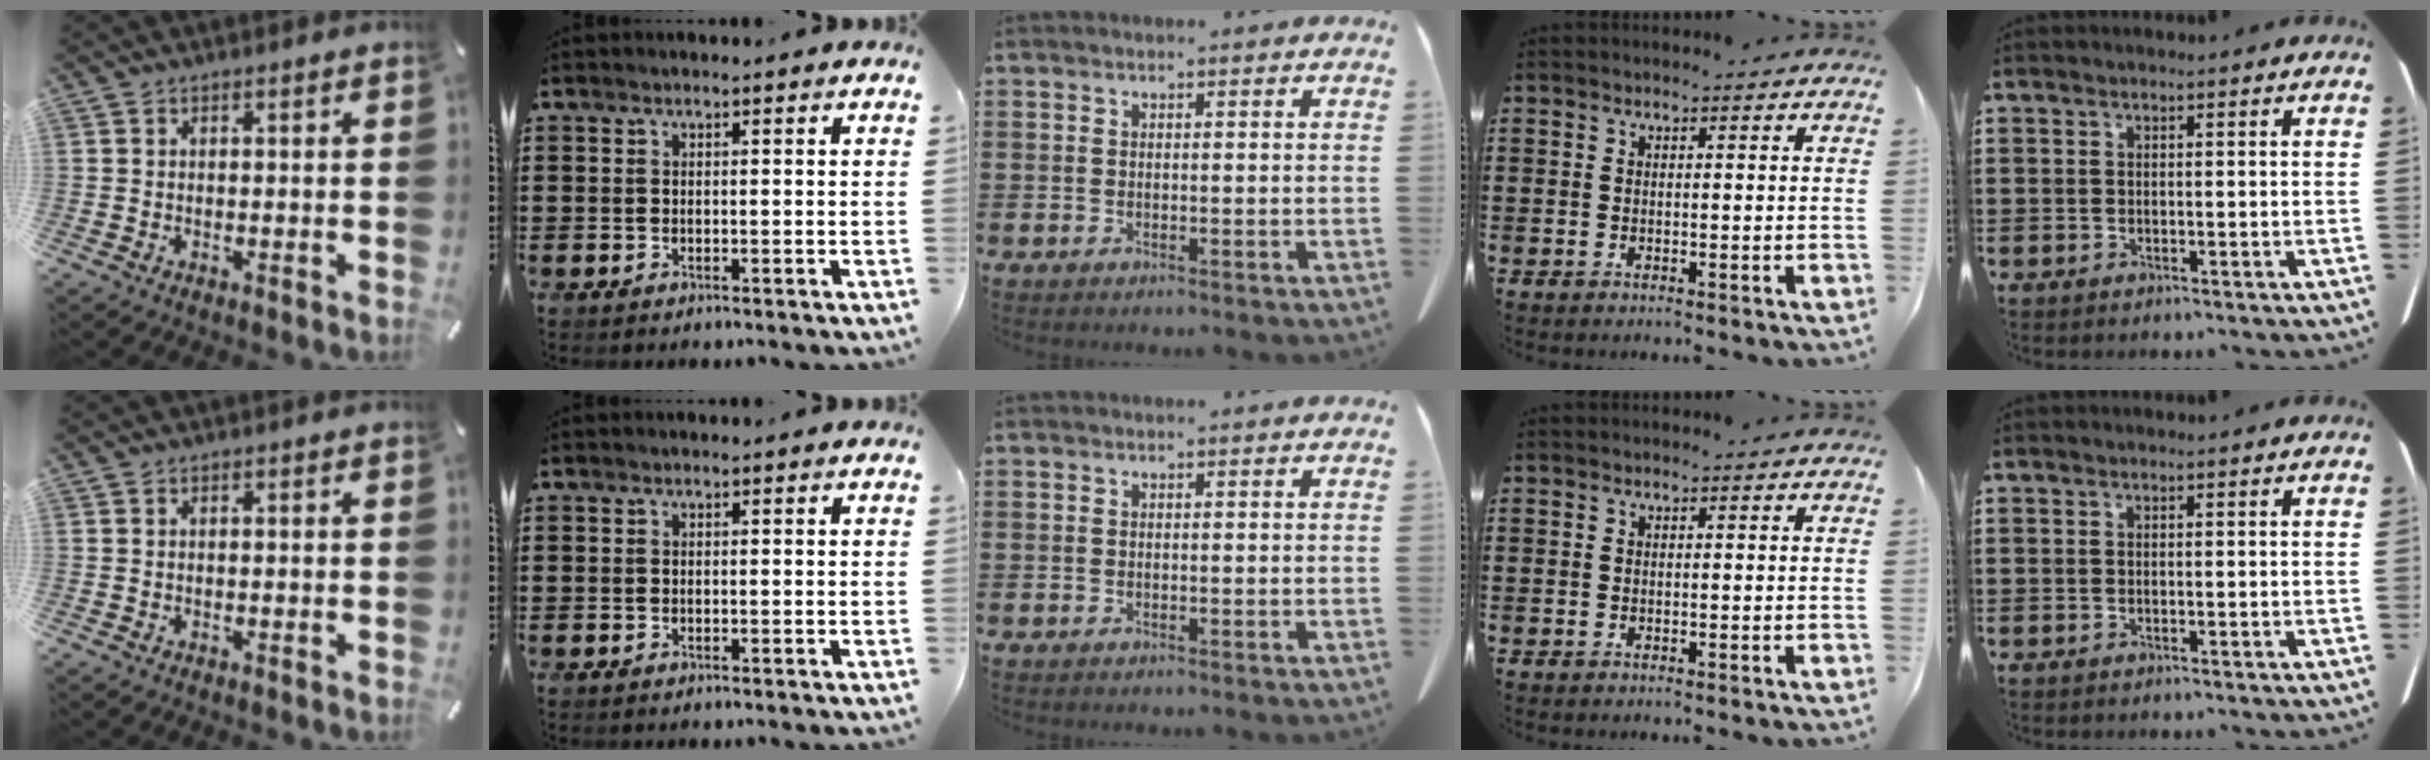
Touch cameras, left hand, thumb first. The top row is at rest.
{}